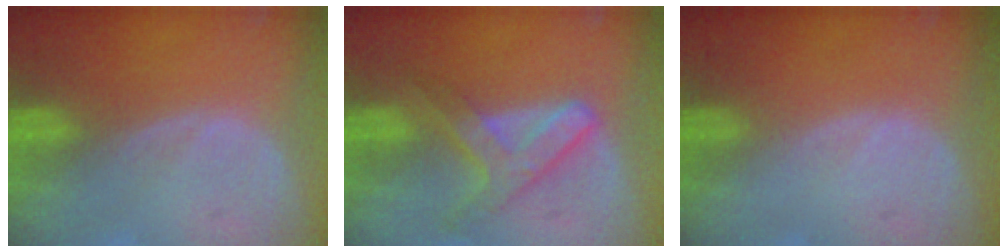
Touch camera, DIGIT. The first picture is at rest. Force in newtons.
{"total": 7.0, "press": 5.9, "slide": 3.7}
{"total": 0.0}